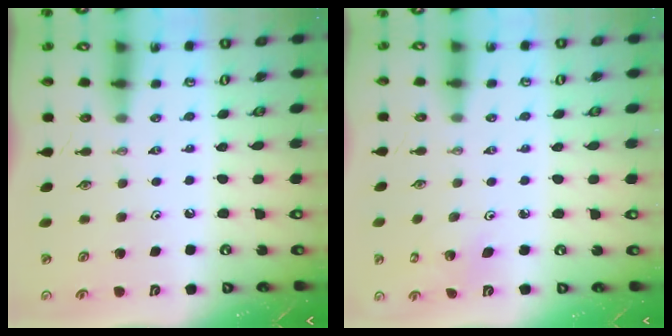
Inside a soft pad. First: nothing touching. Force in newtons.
{"total": 1.8, "press": 1.8, "slide": 0.1}